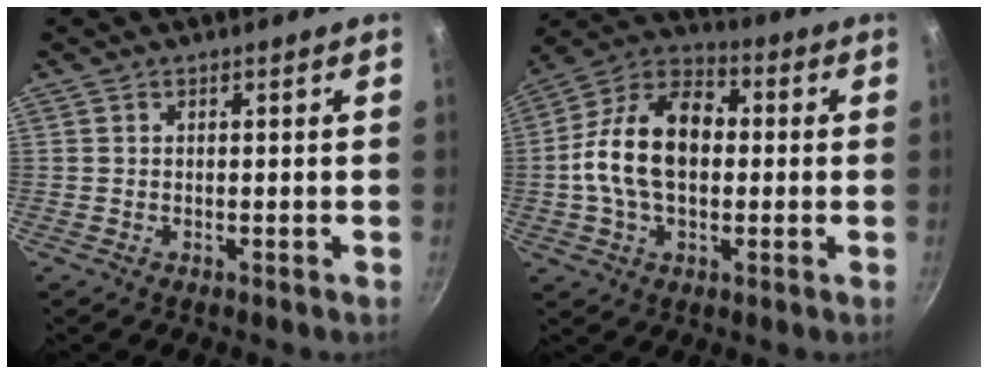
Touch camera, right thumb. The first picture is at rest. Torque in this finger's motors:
{"motor_torque": [1.46, 3.42, 1.32, -0.48, 0.63]}